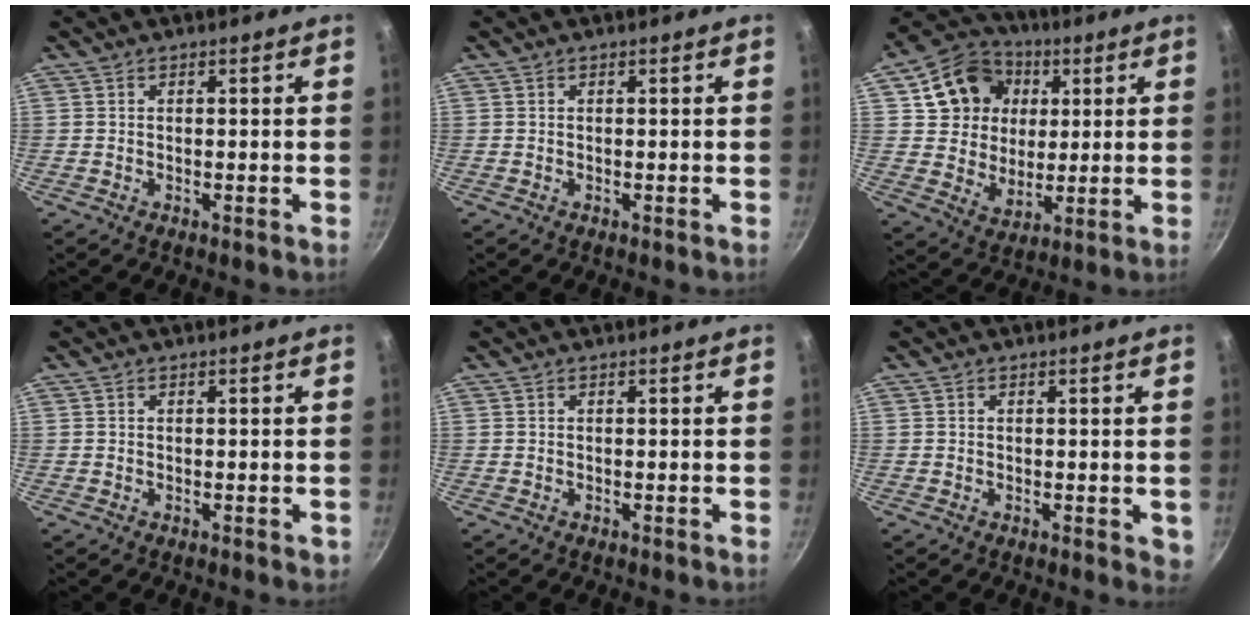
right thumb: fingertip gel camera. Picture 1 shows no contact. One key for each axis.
{"total": 0.0}
{"total": 15.1, "fx": 4.4, "fy": 12.7, "fz": 7.0, "tx": -0.094, "ty": 0.006, "tz": 0.074}
{"total": 0.9, "fx": -0.1, "fy": 0.6, "fz": 0.7, "tx": -0.005, "ty": 0.001, "tz": 0.000}
{"total": 0.0}
{"total": 2.2, "fx": 0.1, "fy": 1.3, "fz": 1.8, "tx": -0.016, "ty": -0.002, "tz": 0.001}